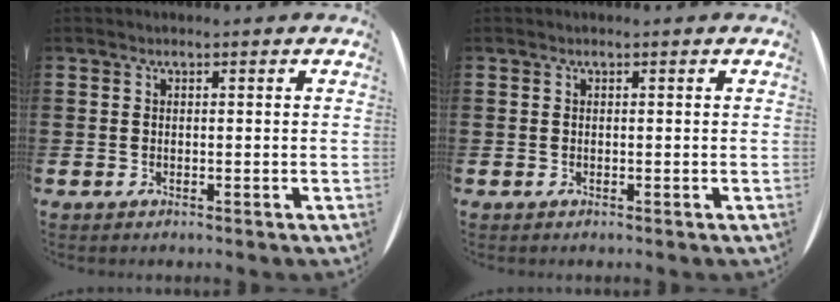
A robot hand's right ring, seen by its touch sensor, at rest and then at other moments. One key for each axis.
{"total": 0.0}